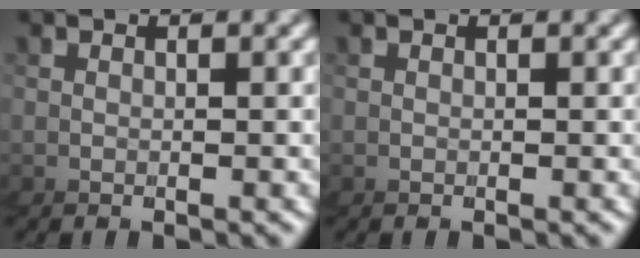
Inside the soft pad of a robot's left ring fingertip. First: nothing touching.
{"total": 0.0}